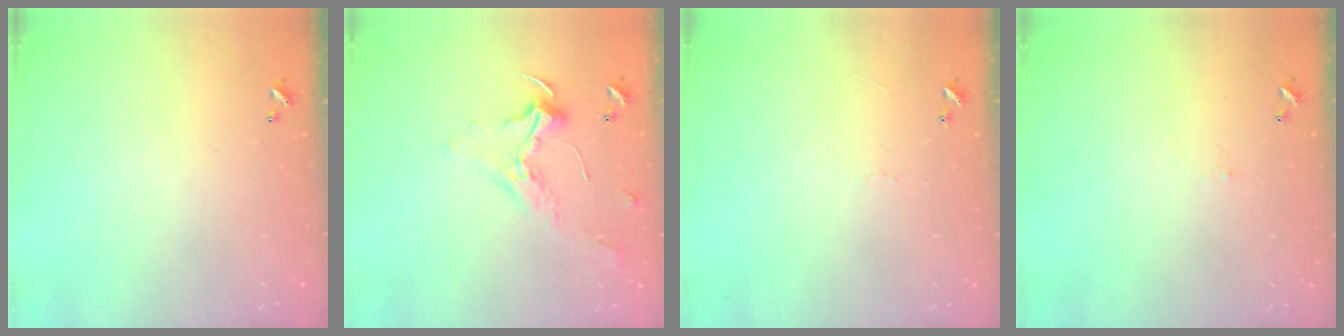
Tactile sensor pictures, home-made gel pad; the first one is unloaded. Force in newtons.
{"total": 2.4, "press": 2.3, "slide": 0.9}
{"total": 2.3, "press": 2.2, "slide": 0.6}
{"total": 0.8, "press": 0.7, "slide": 0.5}